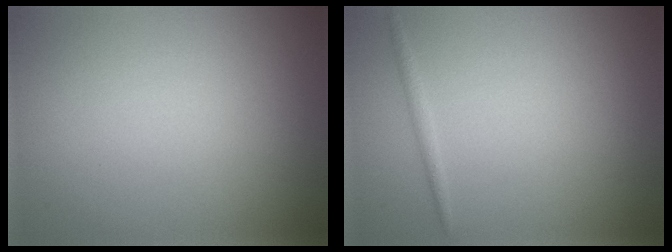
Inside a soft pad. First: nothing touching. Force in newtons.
{"total": 0.8, "press": 0.8, "slide": 0.1}